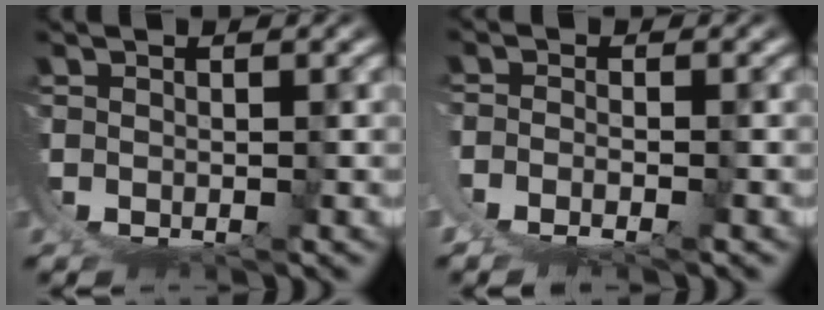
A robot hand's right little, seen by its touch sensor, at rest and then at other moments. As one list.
[{"total": 2.4, "force": [-0.2, 1.6, 1.8], "torque": [-0.042, -0.013, 0.001]}]